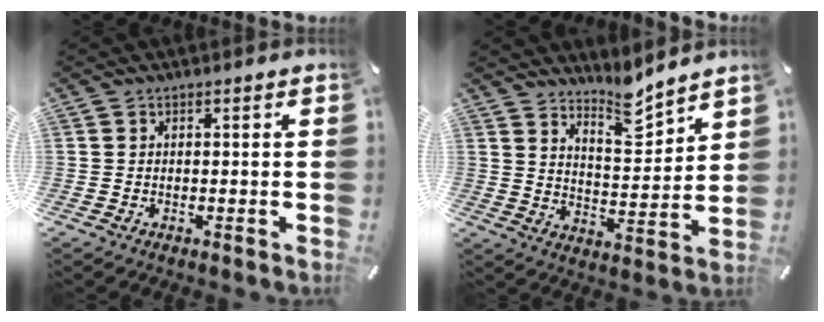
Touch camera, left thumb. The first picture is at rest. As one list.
[{"total": 9.0, "force": [8.3, 2.3, 2.7], "torque": [-0.034, -0.070, 0.149]}]